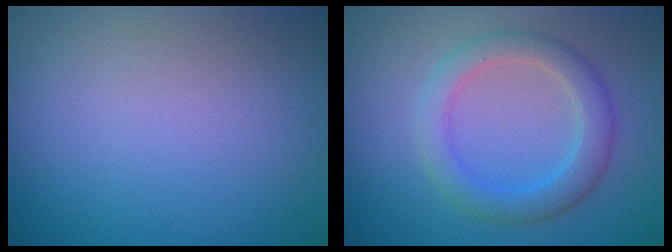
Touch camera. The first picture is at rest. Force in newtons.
{"total": 3.5, "press": 3.5, "slide": 0.1}